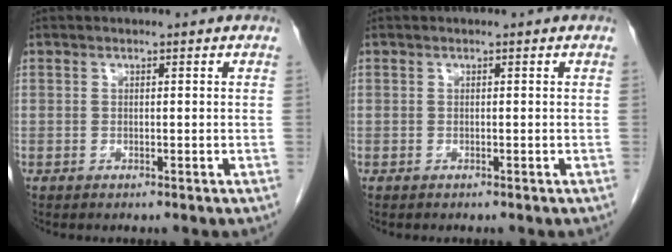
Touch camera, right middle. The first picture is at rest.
{"total": 0.0}